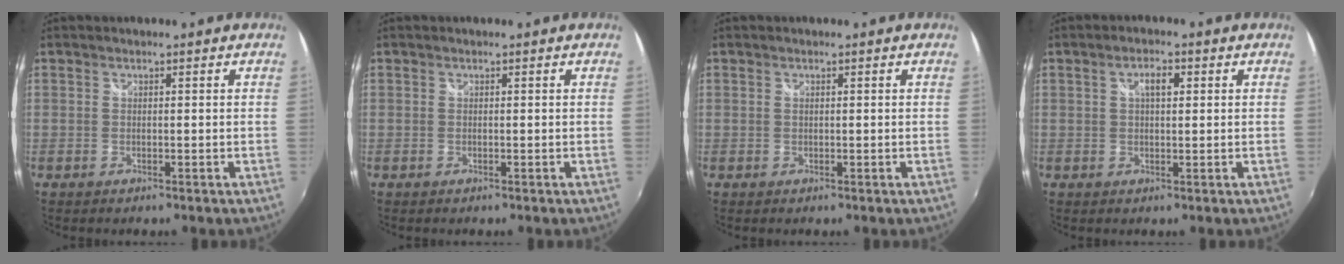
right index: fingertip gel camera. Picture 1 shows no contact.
{"total": 0.0}
{"total": 0.0}
{"total": 3.1, "force": [0.9, 1.3, 2.7], "torque": [-0.045, 0.008, 0.014]}